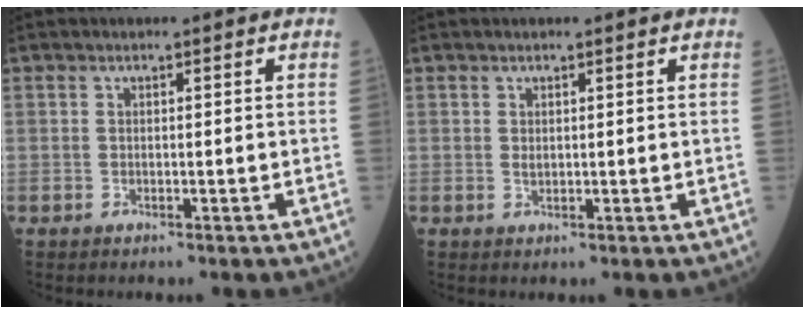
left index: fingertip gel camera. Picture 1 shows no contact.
{"total": 1.0, "force": [0.6, 0.4, 0.7], "torque": [-0.015, 0.004, 0.010]}